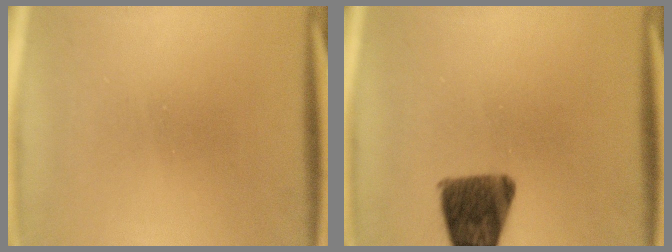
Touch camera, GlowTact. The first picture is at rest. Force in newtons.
{"total": 10.6}